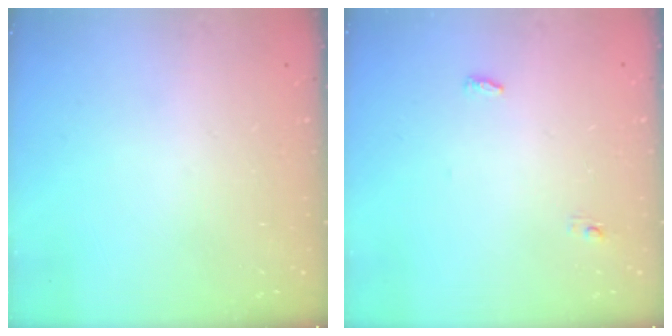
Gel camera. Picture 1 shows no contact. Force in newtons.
{"total": 3.4, "press": 3.3, "slide": 0.9}